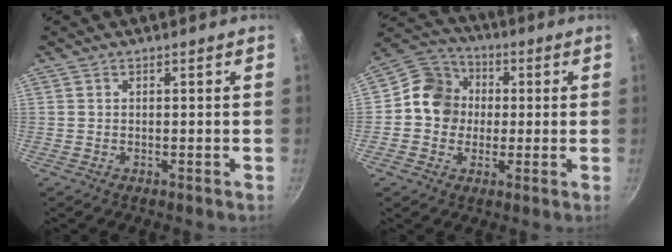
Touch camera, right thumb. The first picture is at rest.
{"total": 10.6, "force": [0.2, 9.6, 4.4], "torque": [-0.040, 0.021, -0.020]}